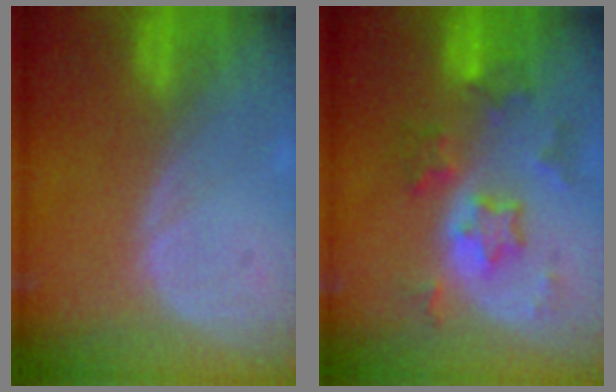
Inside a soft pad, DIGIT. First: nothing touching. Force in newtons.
{"total": 7.2, "press": 6.5, "slide": 3.1}